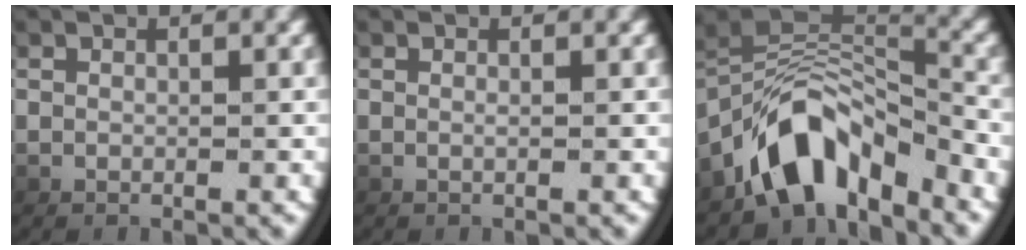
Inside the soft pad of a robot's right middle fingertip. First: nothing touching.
{"total": 0.0}
{"total": 7.8, "force": [-3.4, 4.9, 5.1], "torque": [-0.109, -0.014, -0.051]}